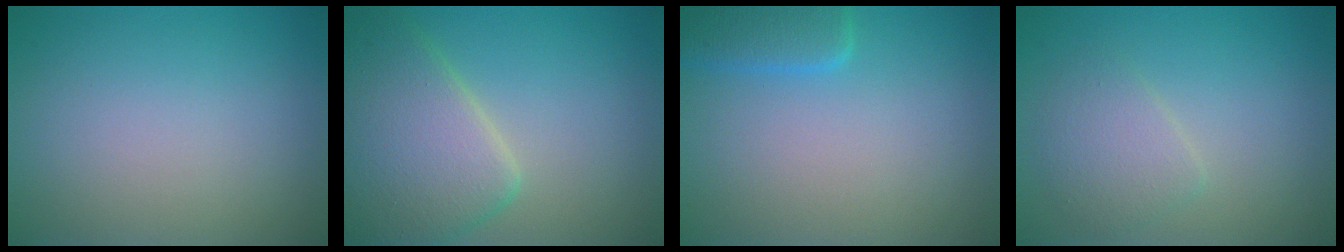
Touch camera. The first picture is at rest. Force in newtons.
{"total": 7.6, "press": 7.6, "slide": 0.3}
{"total": 2.9, "press": 2.9, "slide": 0.2}
{"total": 2.4, "press": 2.4, "slide": 0.1}